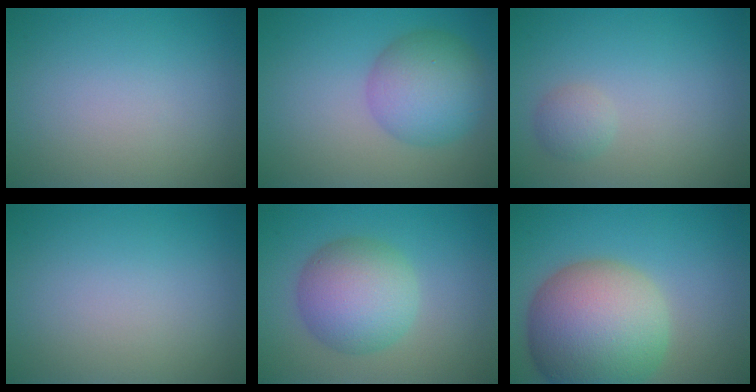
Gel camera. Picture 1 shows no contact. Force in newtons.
{"total": 5.9, "press": 5.8, "slide": 0.2}
{"total": 1.3, "press": 1.3, "slide": 0.1}
{"total": 0.0}
{"total": 6.3, "press": 6.3, "slide": 0.1}
{"total": 12.3, "press": 12.2, "slide": 1.1}